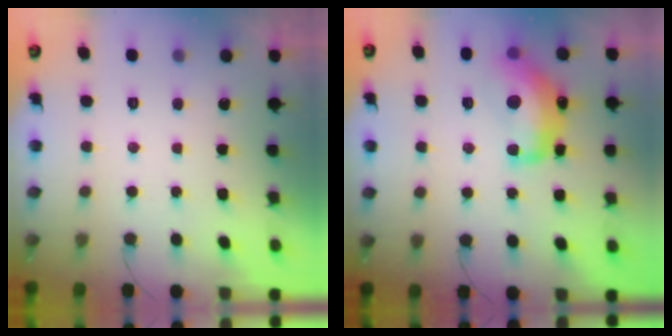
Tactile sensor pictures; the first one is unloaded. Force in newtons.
{"total": 15.3, "press": 15.3, "slide": 1.0}